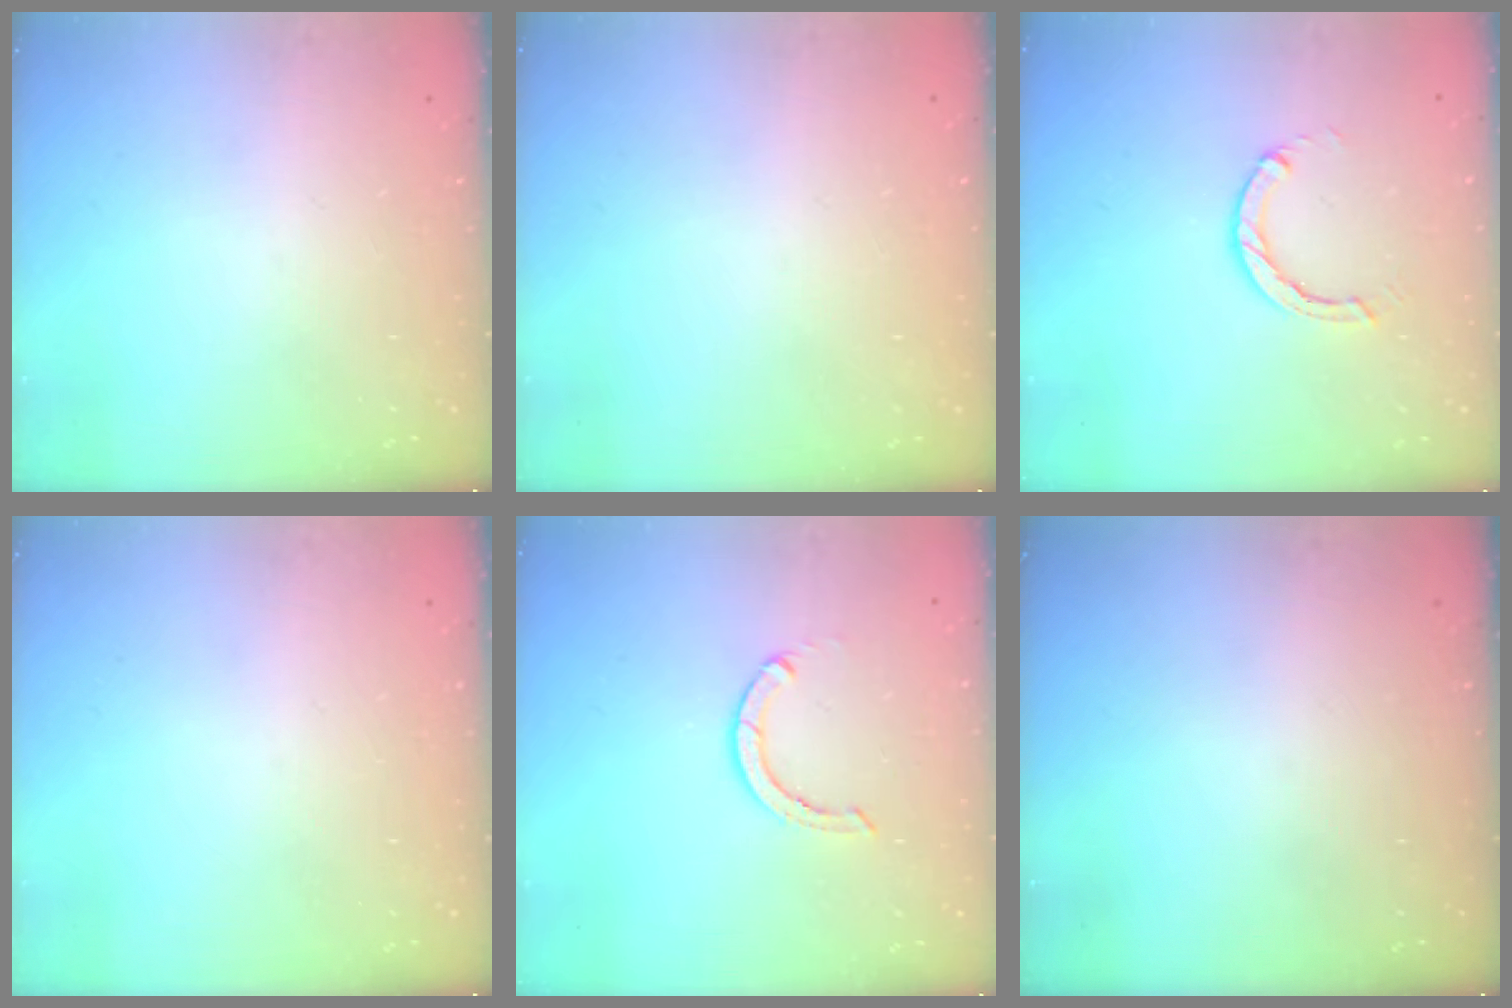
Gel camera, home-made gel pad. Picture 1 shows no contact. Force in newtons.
{"total": 2.4, "press": 2.4, "slide": 0.2}
{"total": 2.9, "press": 2.9, "slide": 0.4}
{"total": 0.0}
{"total": 2.9, "press": 2.9, "slide": 0.1}
{"total": 0.0}